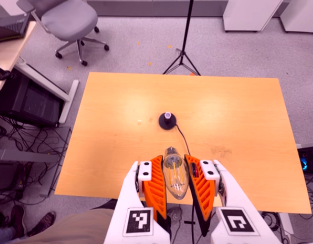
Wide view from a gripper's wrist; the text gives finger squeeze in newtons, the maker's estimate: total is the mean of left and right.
{"total": 20.8, "left": 22.7, "right": 18.8}